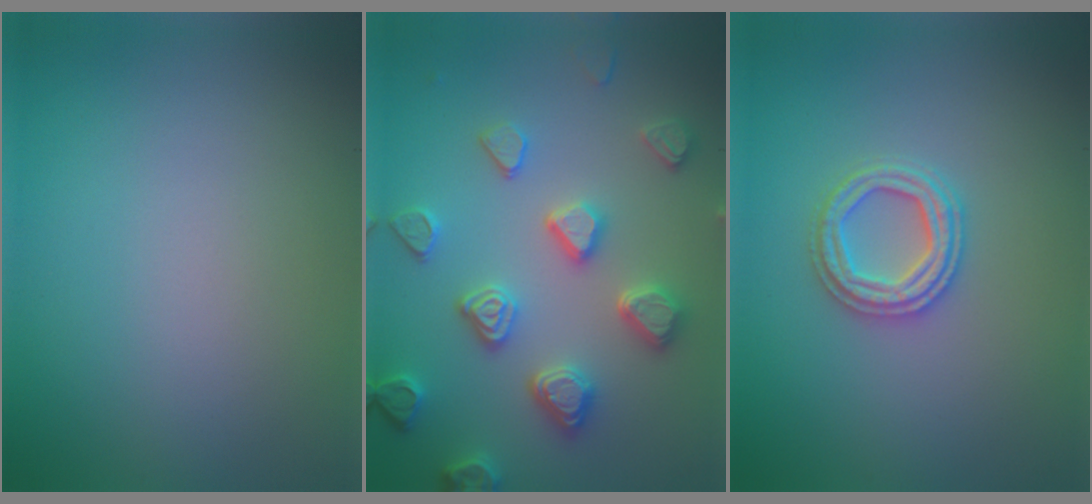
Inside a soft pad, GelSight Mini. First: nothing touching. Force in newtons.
{"total": 4.8, "press": 4.6, "slide": 1.2}
{"total": 2.9, "press": 2.9, "slide": 0.6}